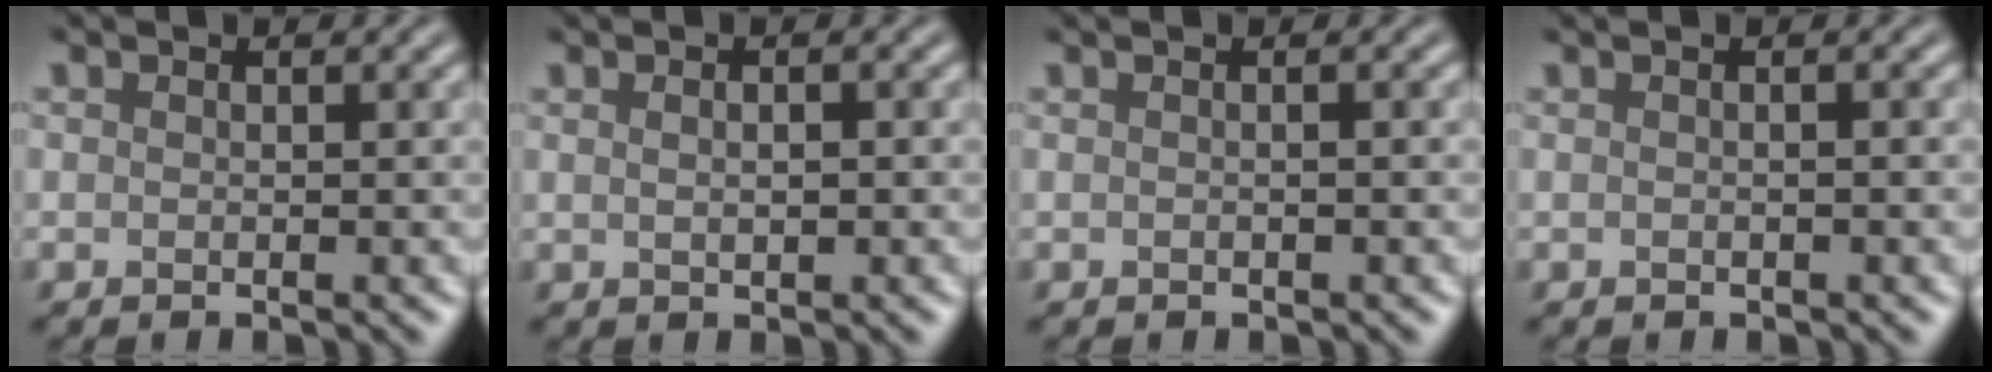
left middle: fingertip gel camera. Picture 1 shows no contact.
{"total": 2.3, "force": [0.9, 1.2, 1.8], "torque": [-0.021, 0.018, -0.001]}
{"total": 1.7, "force": [0.5, 1.0, 1.4], "torque": [-0.003, 0.001, -0.016]}
{"total": 2.2, "force": [0.6, 1.2, 1.7], "torque": [-0.012, 0.012, -0.015]}